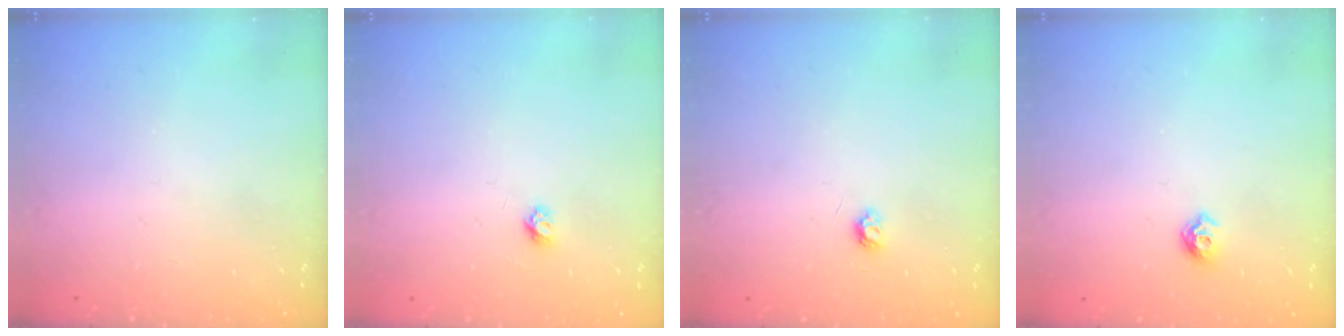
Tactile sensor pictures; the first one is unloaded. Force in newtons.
{"total": 3.4, "press": 3.4, "slide": 0.4}
{"total": 3.7, "press": 3.7, "slide": 0.4}
{"total": 5.9, "press": 5.8, "slide": 1.0}